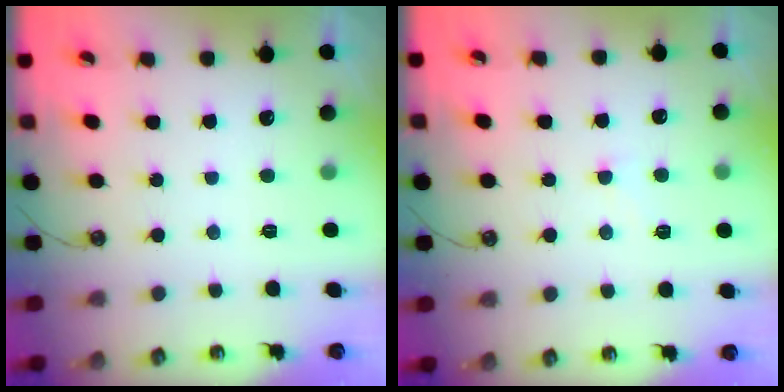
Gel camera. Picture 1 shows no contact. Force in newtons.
{"total": 2.5, "press": 2.5, "slide": 0.4}